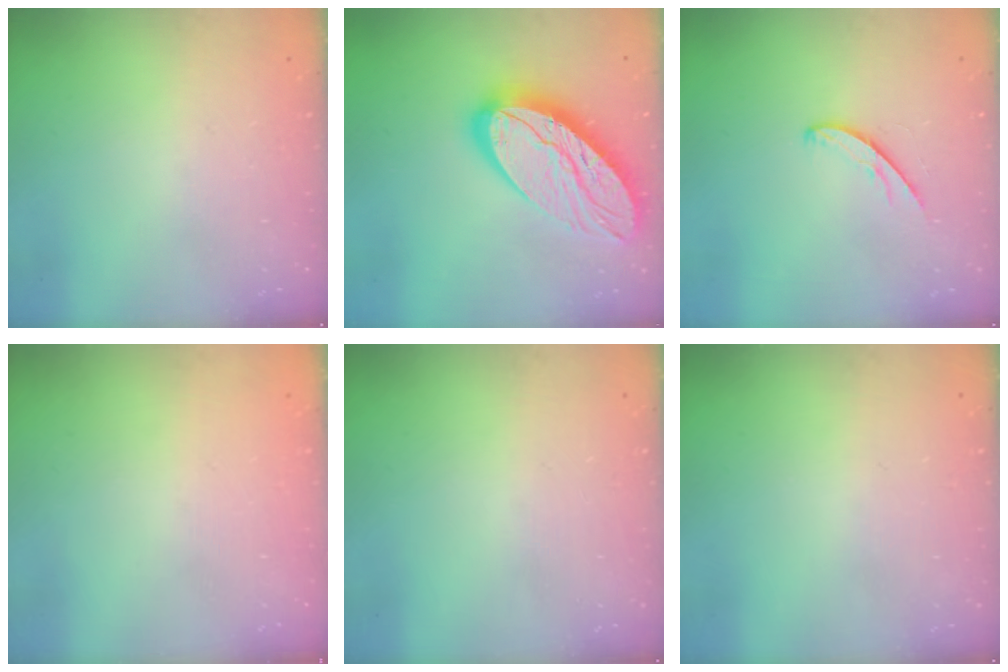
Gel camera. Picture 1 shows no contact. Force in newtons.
{"total": 22.8, "press": 22.7, "slide": 1.6}
{"total": 5.3, "press": 5.3, "slide": 0.5}
{"total": 0.0}
{"total": 0.0}
{"total": 0.0}